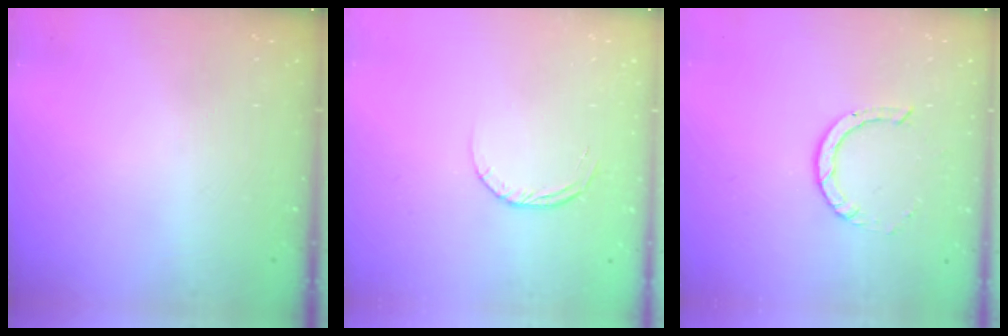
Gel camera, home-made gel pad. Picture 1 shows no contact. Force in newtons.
{"total": 3.5, "press": 3.5, "slide": 0.3}
{"total": 3.5, "press": 3.5, "slide": 0.4}